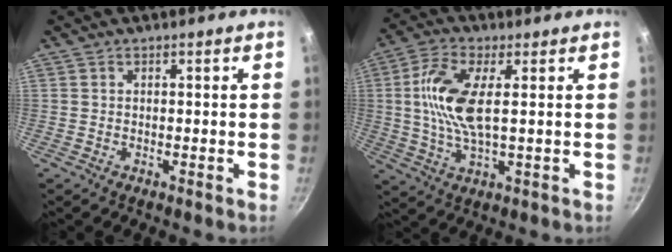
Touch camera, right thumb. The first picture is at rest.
{"total": 11.1, "force": [1.7, 4.1, 10.1], "torque": [-0.216, 0.004, 0.029]}